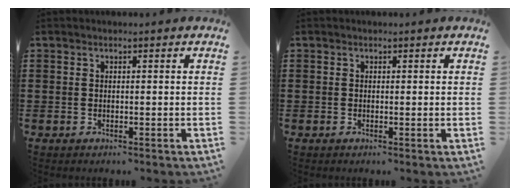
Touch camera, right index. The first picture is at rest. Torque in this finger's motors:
{"motor_torque": [0.21, -0.12, 0.02, -0.01]}